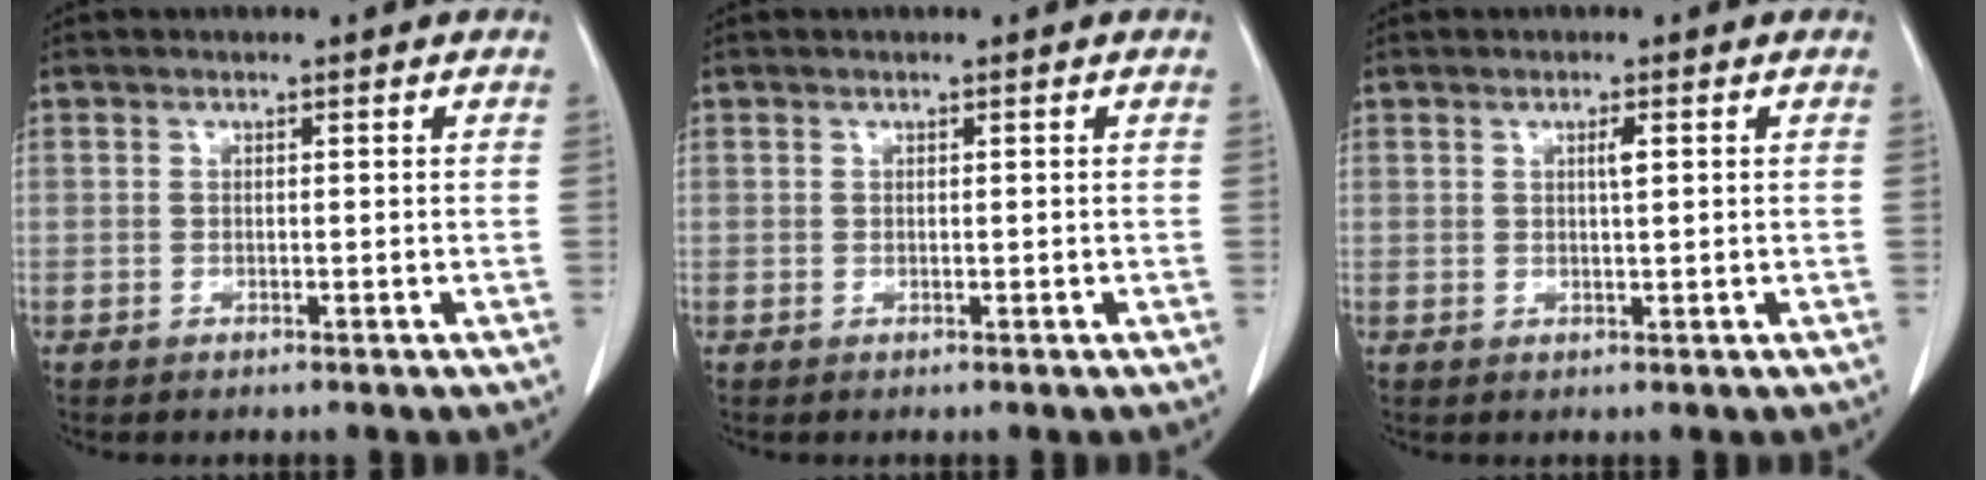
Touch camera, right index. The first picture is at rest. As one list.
[{"total": 0.0}, {"total": 1.3, "force": [0.4, 0.1, 1.2], "torque": [-0.024, 0.001, 0.006]}]